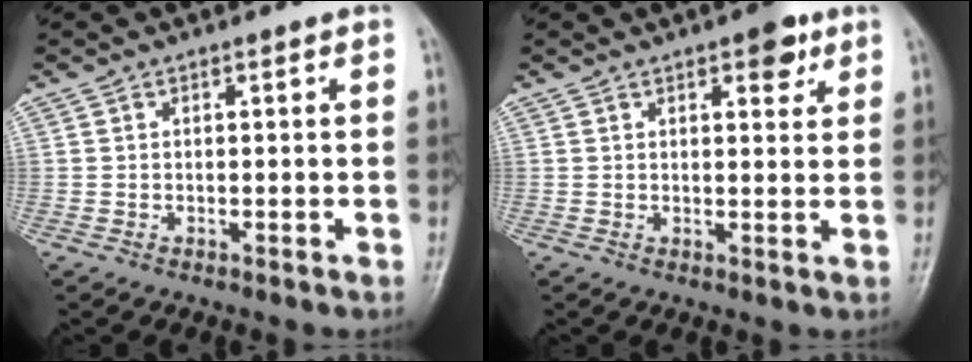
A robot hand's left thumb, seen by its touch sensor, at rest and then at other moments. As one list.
[{"total": 4.6, "force": [2.6, 2.0, 3.2], "torque": [-0.027, -0.010, 0.031]}]